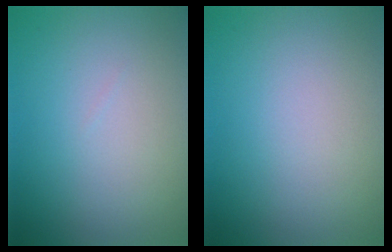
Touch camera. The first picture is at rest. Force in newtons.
{"total": 0.0}